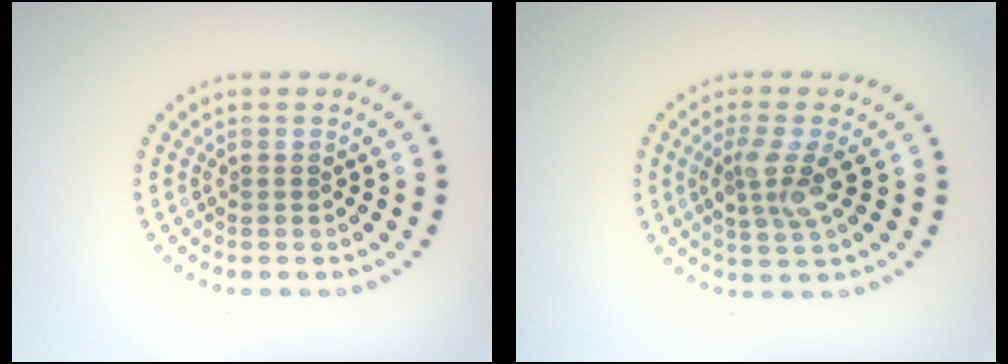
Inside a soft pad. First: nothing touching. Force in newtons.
{"total": 2.9, "press": 2.6, "slide": 1.3}